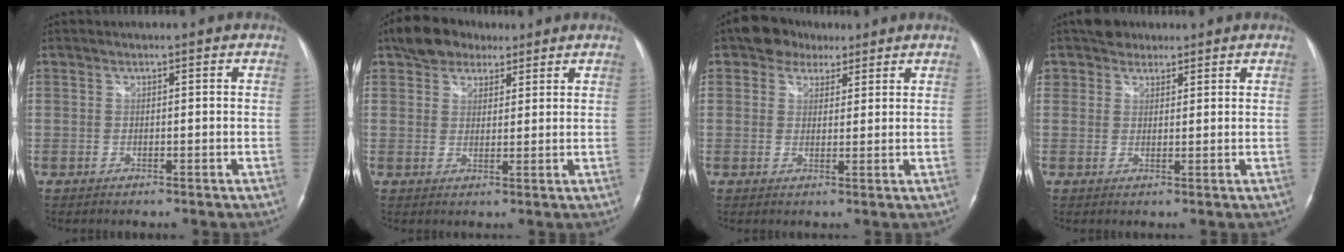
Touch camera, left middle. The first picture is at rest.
{"total": 7.6, "force": [5.5, 4.1, 3.2], "torque": [-0.057, 0.020, 0.096]}
{"total": 5.1, "force": [3.4, 3.6, 1.3], "torque": [-0.025, 0.018, 0.057]}
{"total": 3.4, "force": [2.6, 2.2, 0.2], "torque": [-0.003, 0.015, 0.042]}